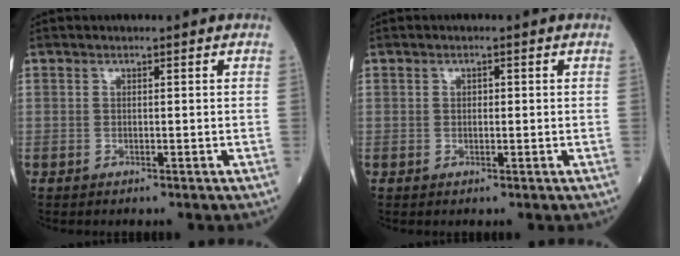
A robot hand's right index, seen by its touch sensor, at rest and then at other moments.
{"total": 0.9, "force": [0.1, 0.6, 0.7], "torque": [-0.012, 0.001, 0.002]}